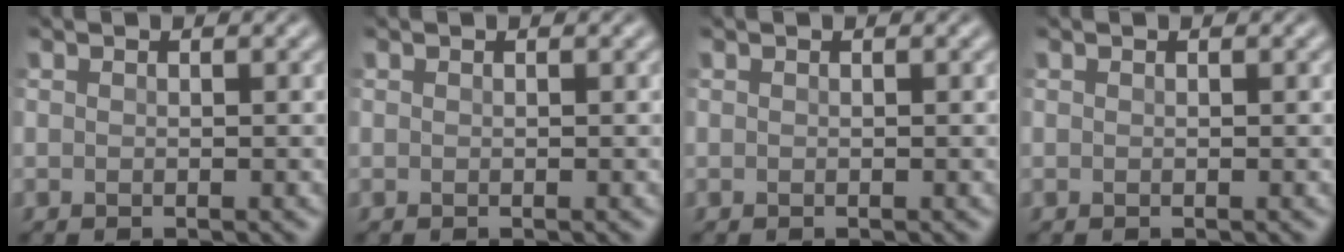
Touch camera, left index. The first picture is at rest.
{"total": 0.0}
{"total": 0.0}
{"total": 0.0}